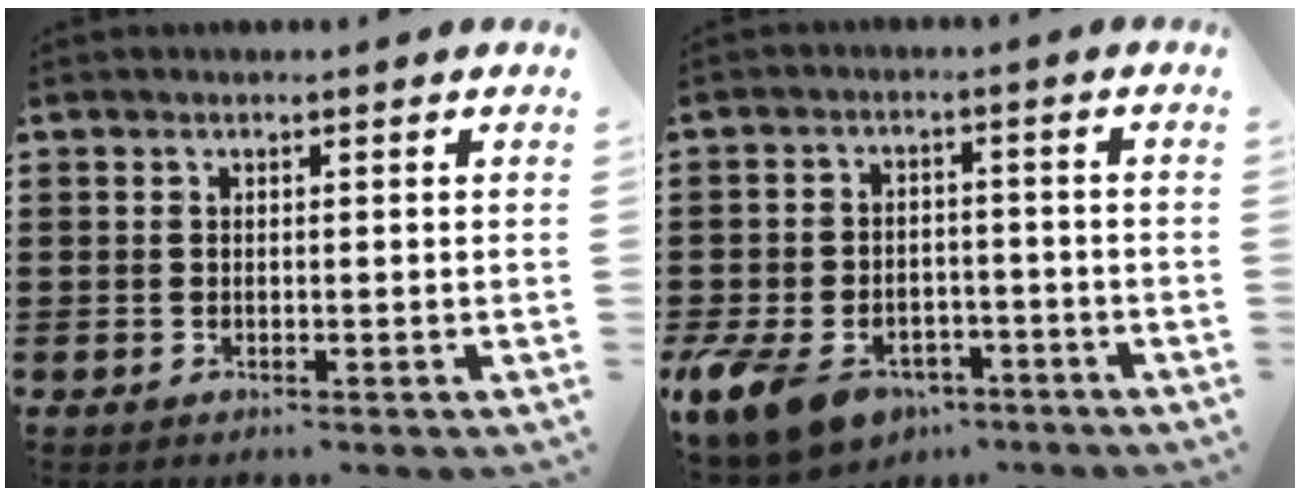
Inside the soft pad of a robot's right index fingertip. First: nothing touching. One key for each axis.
{"total": 8.3, "fx": -5.9, "fy": 4.2, "fz": 4.1, "tx": -0.111, "ty": 0.010, "tz": -0.116}